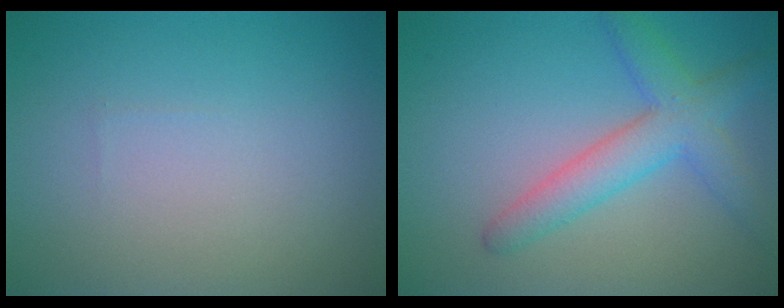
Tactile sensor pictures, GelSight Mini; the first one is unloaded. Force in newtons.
{"total": 4.5, "press": 4.5, "slide": 0.2}